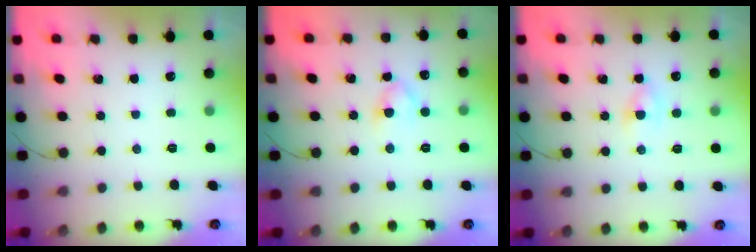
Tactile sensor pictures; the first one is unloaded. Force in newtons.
{"total": 3.5, "press": 3.3, "slide": 1.4}
{"total": 2.5, "press": 2.4, "slide": 0.9}